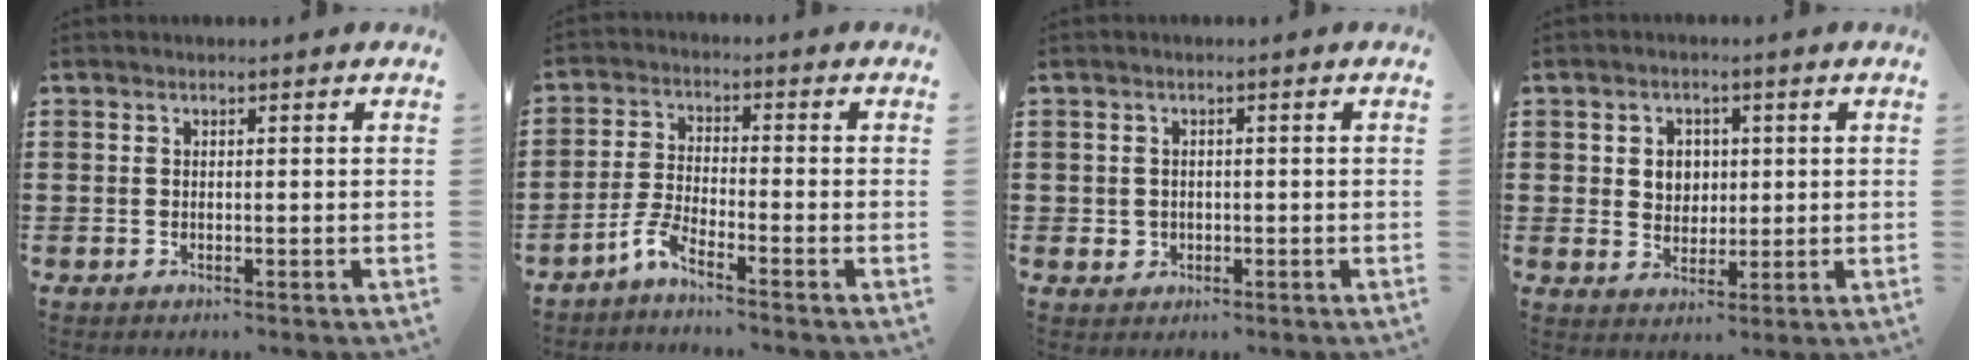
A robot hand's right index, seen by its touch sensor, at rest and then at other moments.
{"total": 3.8, "force": [-3.3, 0.3, 1.8], "torque": [-0.064, -0.006, -0.075]}
{"total": 1.3, "force": [-0.1, 1.3, 0.1], "torque": [-0.008, 0.006, -0.005]}
{"total": 3.5, "force": [0.8, 3.2, 1.3], "torque": [-0.038, 0.010, 0.011]}